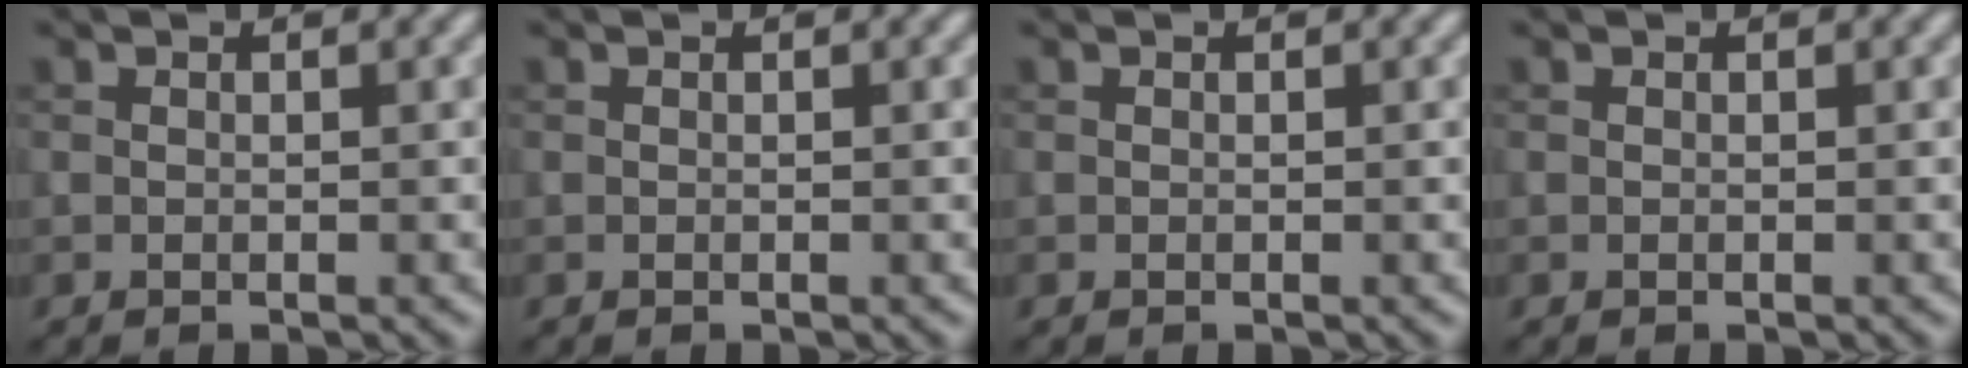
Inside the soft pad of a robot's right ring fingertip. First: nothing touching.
{"total": 0.0}
{"total": 0.0}
{"total": 0.0}